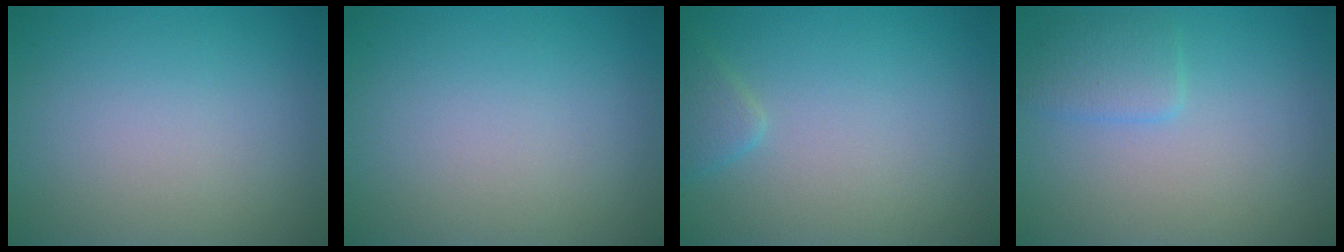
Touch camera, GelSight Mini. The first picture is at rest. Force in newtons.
{"total": 0.0}
{"total": 1.4, "press": 1.4, "slide": 0.1}
{"total": 2.0, "press": 2.0, "slide": 0.1}